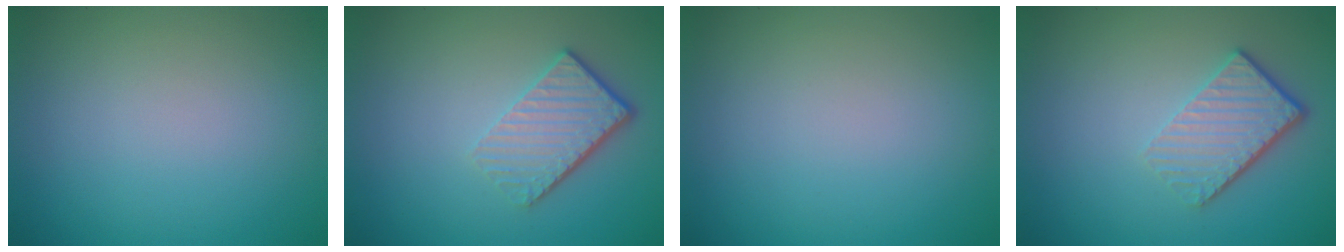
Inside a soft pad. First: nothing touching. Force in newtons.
{"total": 4.3, "press": 3.0, "slide": 3.0}
{"total": 0.0}
{"total": 4.3, "press": 3.0, "slide": 3.0}